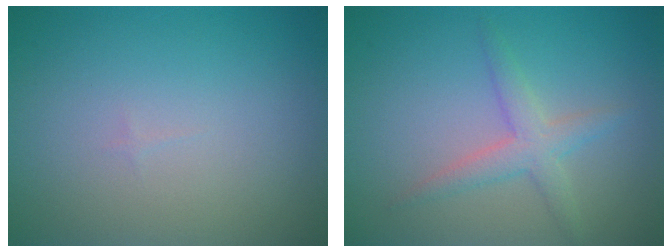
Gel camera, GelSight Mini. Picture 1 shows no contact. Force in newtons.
{"total": 2.5, "press": 2.5, "slide": 0.1}